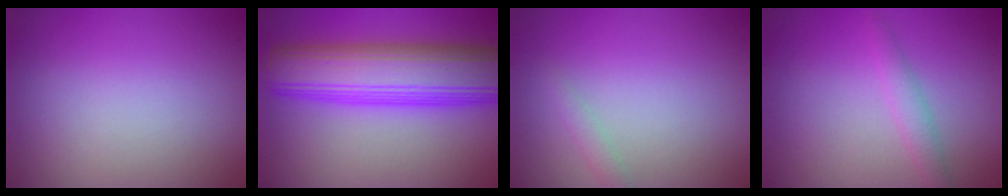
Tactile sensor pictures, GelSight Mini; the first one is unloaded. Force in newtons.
{"total": 9.9, "press": 9.9, "slide": 0.2}
{"total": 0.9, "press": 0.9, "slide": 0.0}
{"total": 1.5, "press": 1.5, "slide": 0.1}